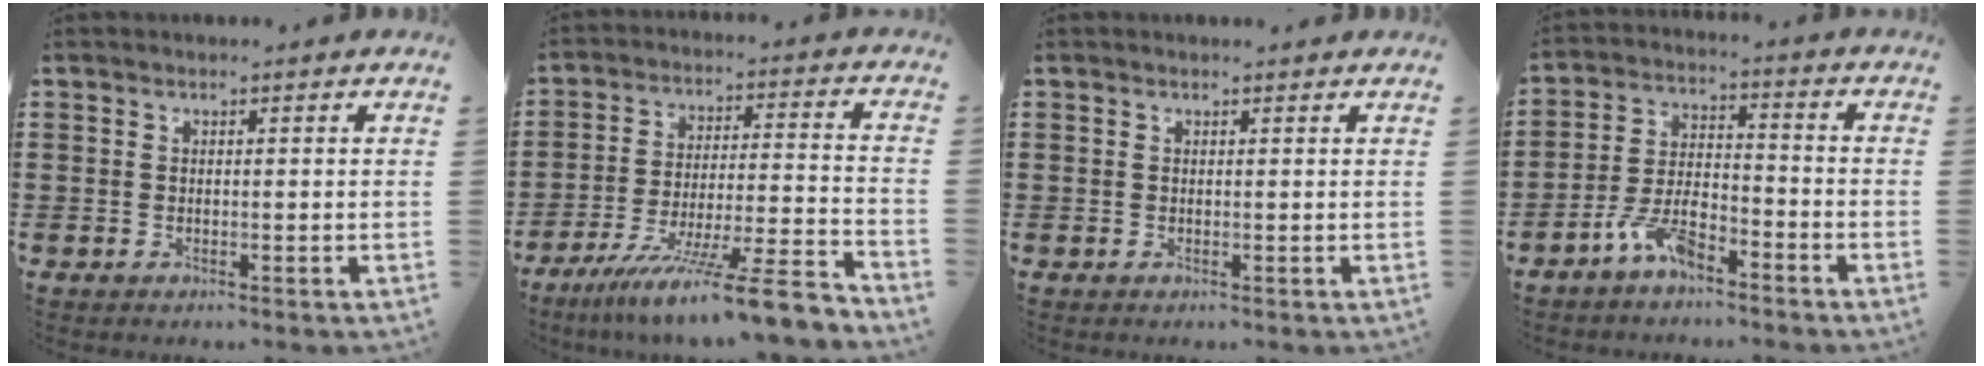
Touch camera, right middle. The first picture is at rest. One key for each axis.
{"total": 12.2, "fx": -10.0, "fy": -0.1, "fz": 7.1, "tx": -0.114, "ty": 0.016, "tz": -0.184}
{"total": 0.0}
{"total": 6.6, "fx": -5.4, "fy": 1.9, "fz": 3.3, "tx": -0.081, "ty": 0.005, "tz": -0.108}